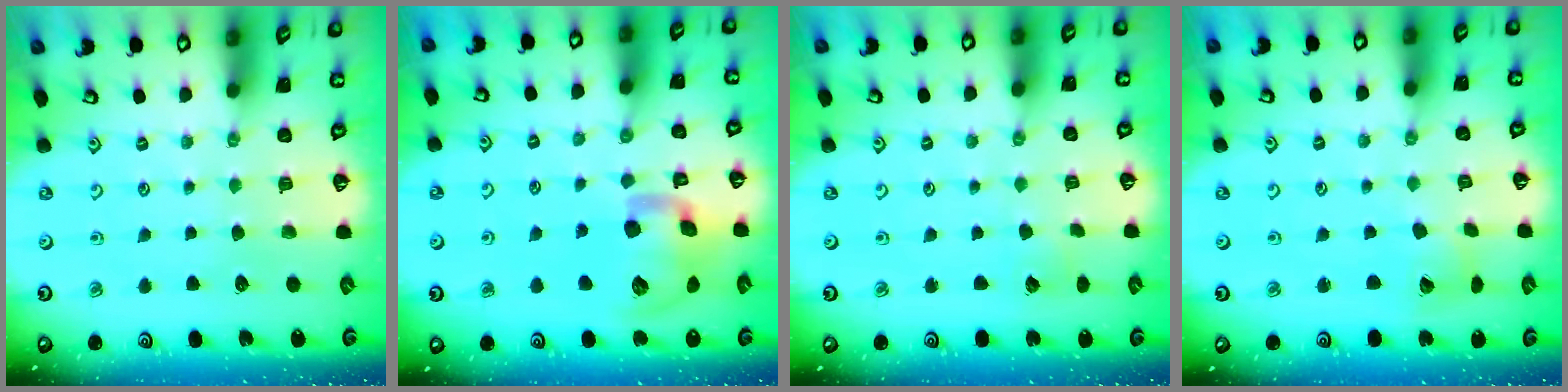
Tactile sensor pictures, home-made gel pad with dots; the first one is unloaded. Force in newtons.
{"total": 16.9, "press": 16.7, "slide": 2.6}
{"total": 2.4, "press": 2.3, "slide": 0.3}
{"total": 6.4, "press": 6.4, "slide": 0.9}